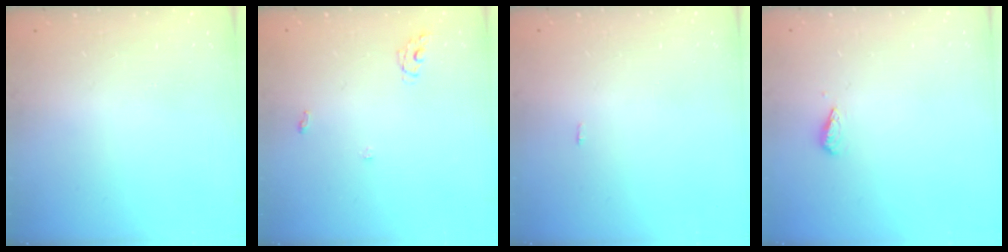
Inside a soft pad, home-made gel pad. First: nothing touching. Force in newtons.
{"total": 4.4, "press": 4.4, "slide": 0.3}
{"total": 6.1, "press": 1.7, "slide": 5.9}
{"total": 3.0, "press": 2.9, "slide": 0.6}